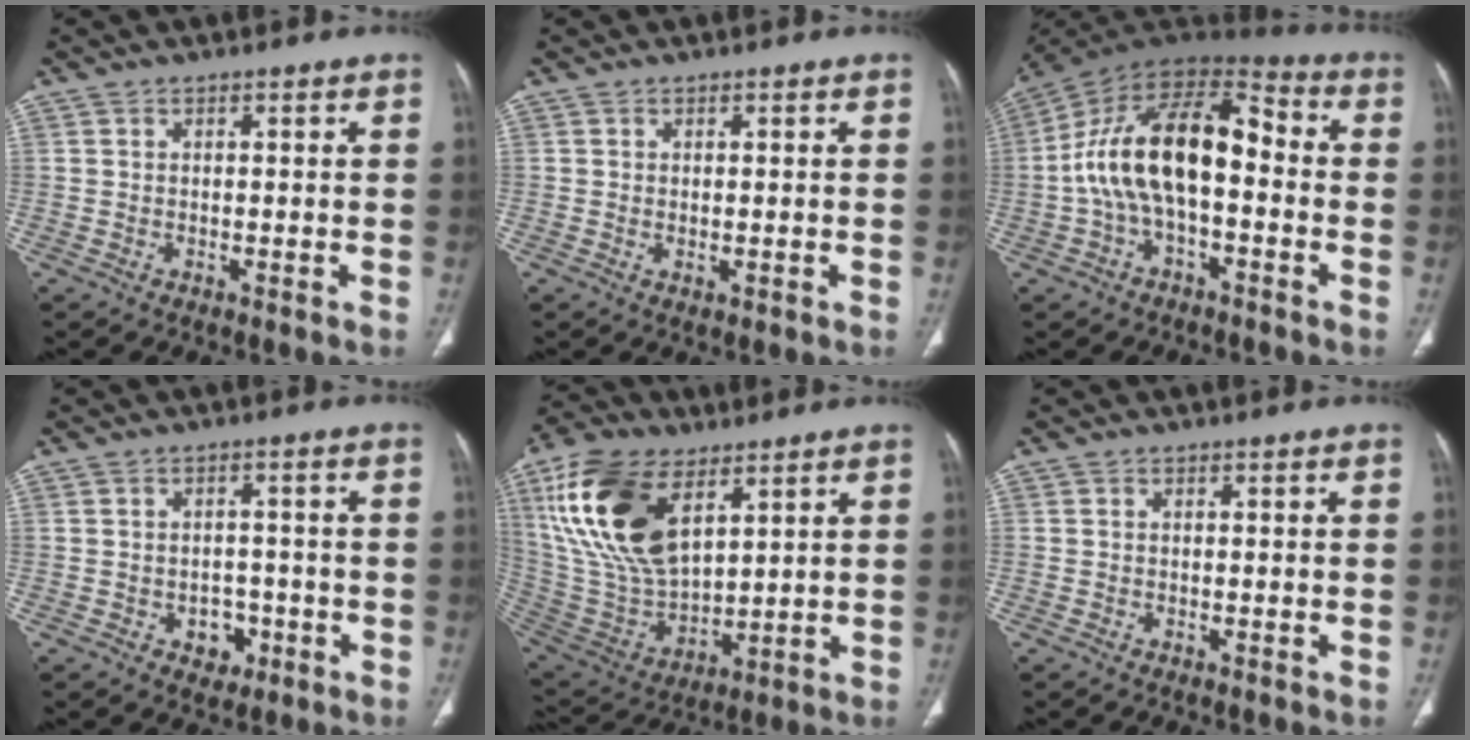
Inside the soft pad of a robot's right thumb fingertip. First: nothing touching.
{"total": 0.8, "force": [0.0, 0.4, 0.7], "torque": [-0.015, -0.005, 0.005]}
{"total": 18.5, "force": [-1.5, 9.4, 15.8], "torque": [-0.272, 0.052, -0.034]}
{"total": 4.3, "force": [-1.7, 3.4, 2.1], "torque": [-0.004, 0.013, -0.017]}
{"total": 21.8, "force": [9.4, 11.5, 16.0], "torque": [-0.307, -0.031, 0.189]}
{"total": 0.0}